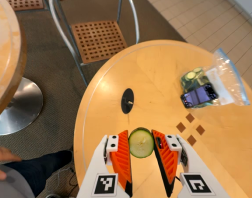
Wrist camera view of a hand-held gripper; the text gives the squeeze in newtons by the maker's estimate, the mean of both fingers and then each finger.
{"total": 6.2, "left": 6.1, "right": 6.3}